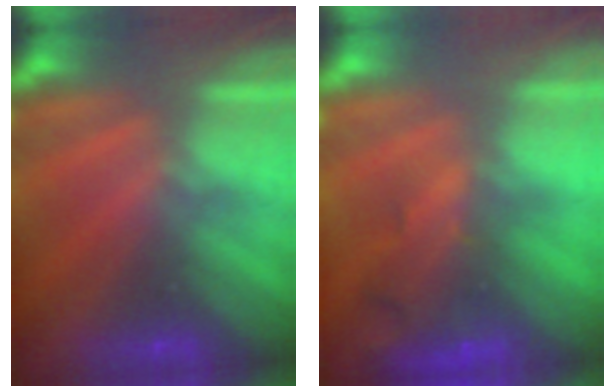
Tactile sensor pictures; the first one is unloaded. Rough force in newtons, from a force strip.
{"total": 7.1}